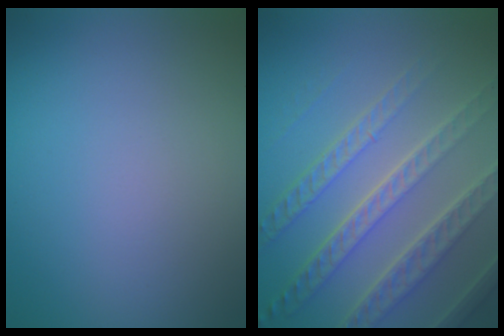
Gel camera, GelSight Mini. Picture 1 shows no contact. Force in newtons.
{"total": 8.1, "press": 5.5, "slide": 5.9}